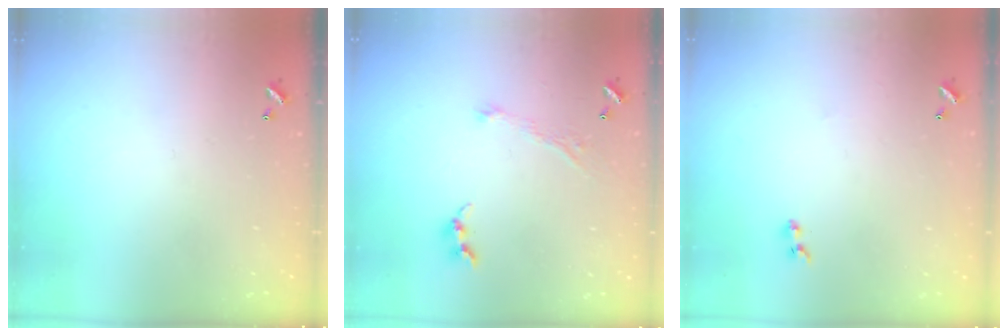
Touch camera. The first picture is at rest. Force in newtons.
{"total": 2.9, "press": 2.8, "slide": 0.4}
{"total": 2.0, "press": 1.7, "slide": 1.0}